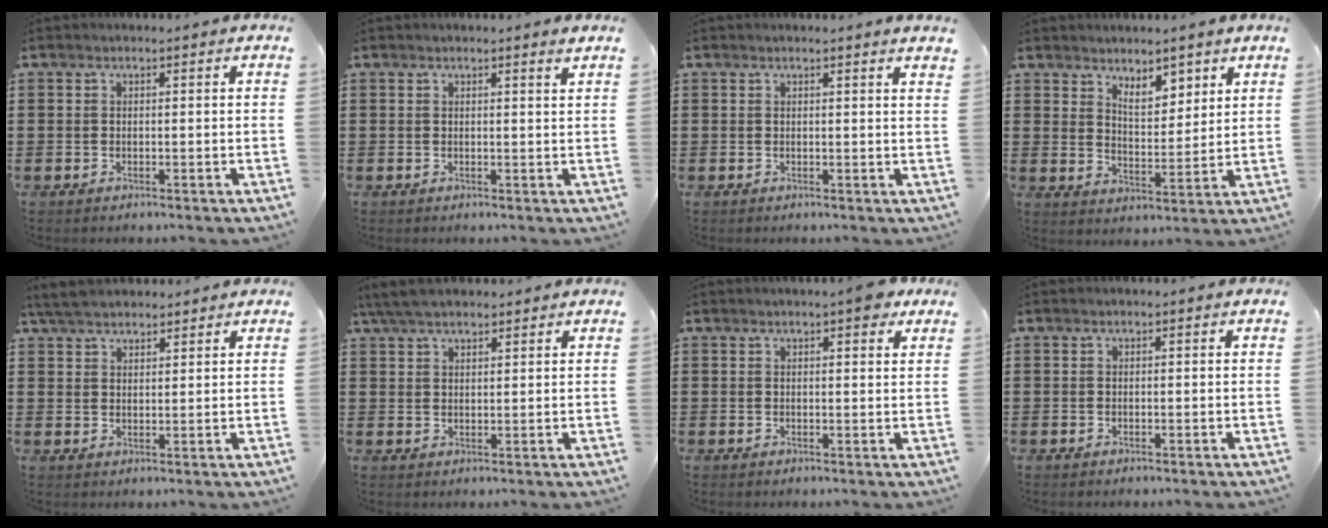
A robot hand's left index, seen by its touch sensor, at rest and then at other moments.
{"total": 1.1, "force": [0.9, -0.1, 0.6], "torque": [-0.005, -0.006, 0.015]}
{"total": 1.0, "force": [0.8, -0.2, 0.6], "torque": [-0.012, -0.003, 0.016]}
{"total": 5.0, "force": [4.0, 2.2, 1.9], "torque": [-0.028, -0.015, 0.069]}
{"total": 4.4, "force": [4.0, 1.2, 1.5], "torque": [-0.042, -0.001, 0.076]}
{"total": 4.5, "force": [3.8, 1.2, 2.2], "torque": [-0.052, 0.001, 0.072]}
{"total": 3.2, "force": [2.3, 0.6, 2.2], "torque": [-0.031, 0.001, 0.038]}
{"total": 0.0}